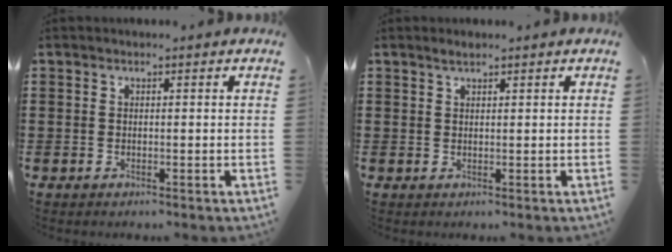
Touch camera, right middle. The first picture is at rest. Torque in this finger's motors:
{"motor_torque": [-0.39, -0.33, 0.09, 0.00]}